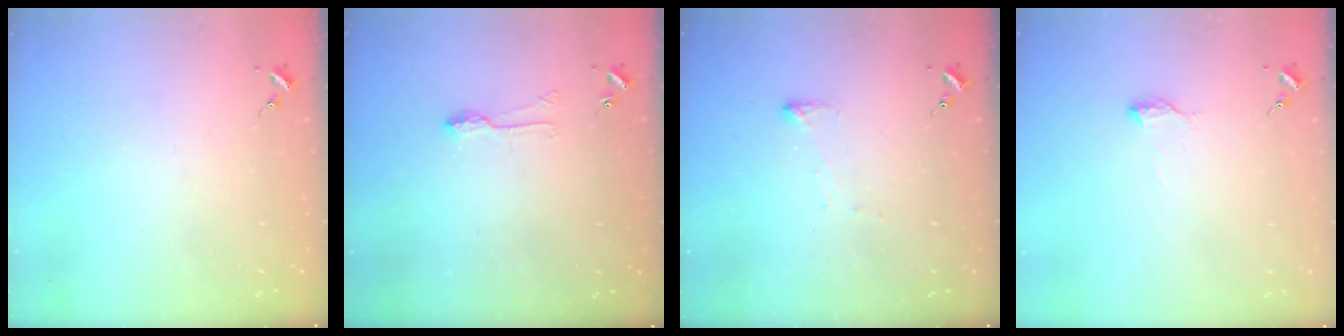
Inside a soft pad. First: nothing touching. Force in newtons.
{"total": 5.3, "press": 5.2, "slide": 0.6}
{"total": 3.5, "press": 3.4, "slide": 0.7}
{"total": 6.8, "press": 6.8, "slide": 0.8}